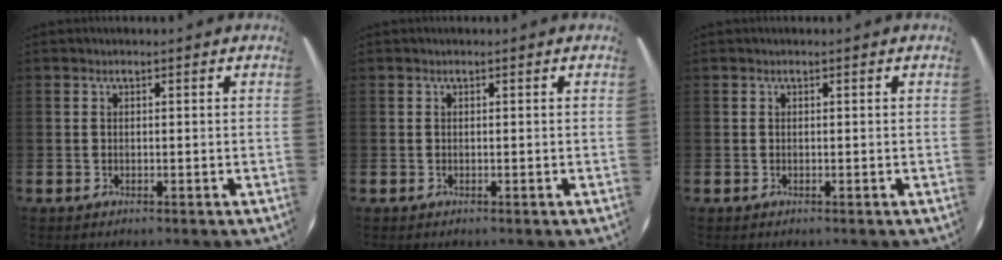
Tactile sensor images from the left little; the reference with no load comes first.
{"total": 0.0}
{"total": 0.0}